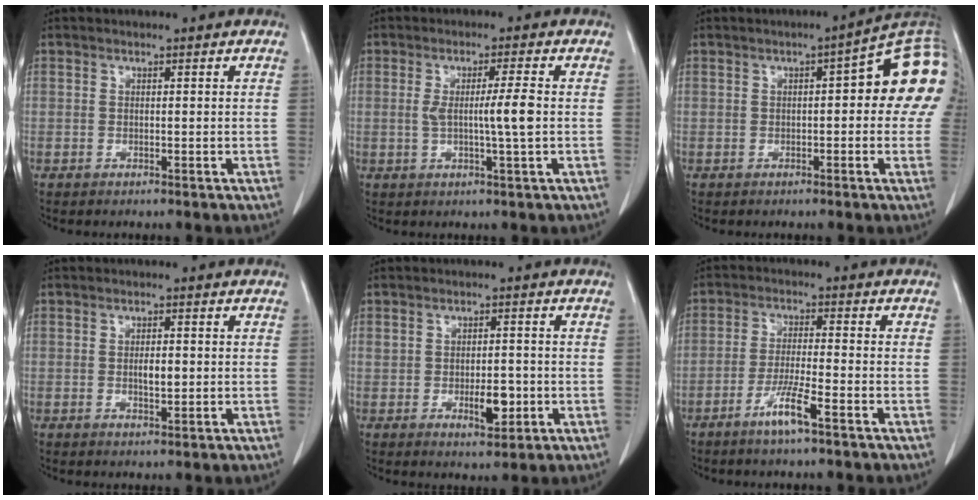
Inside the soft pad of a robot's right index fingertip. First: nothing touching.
{"total": 5.2, "force": [-0.1, -0.5, 5.1], "torque": [-0.089, -0.005, -0.001]}
{"total": 11.3, "force": [1.6, 2.8, 10.8], "torque": [-0.129, 0.038, 0.015]}
{"total": 2.6, "force": [-0.1, 0.9, 2.4], "torque": [-0.043, 0.000, 0.001]}
{"total": 4.7, "force": [-1.0, 2.2, 4.0], "torque": [-0.061, -0.001, -0.006]}
{"total": 5.7, "force": [-3.5, -0.1, 4.5], "torque": [-0.089, -0.007, -0.069]}